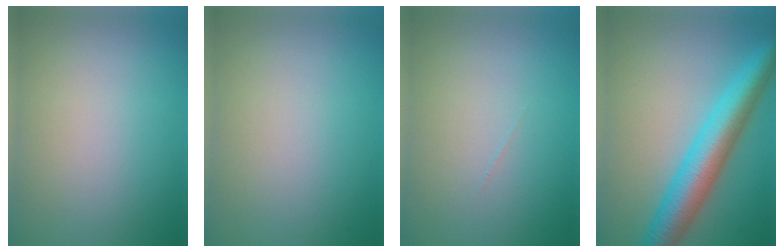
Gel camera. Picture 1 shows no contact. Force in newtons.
{"total": 0.0}
{"total": 0.0}
{"total": 7.5, "press": 7.5, "slide": 0.1}